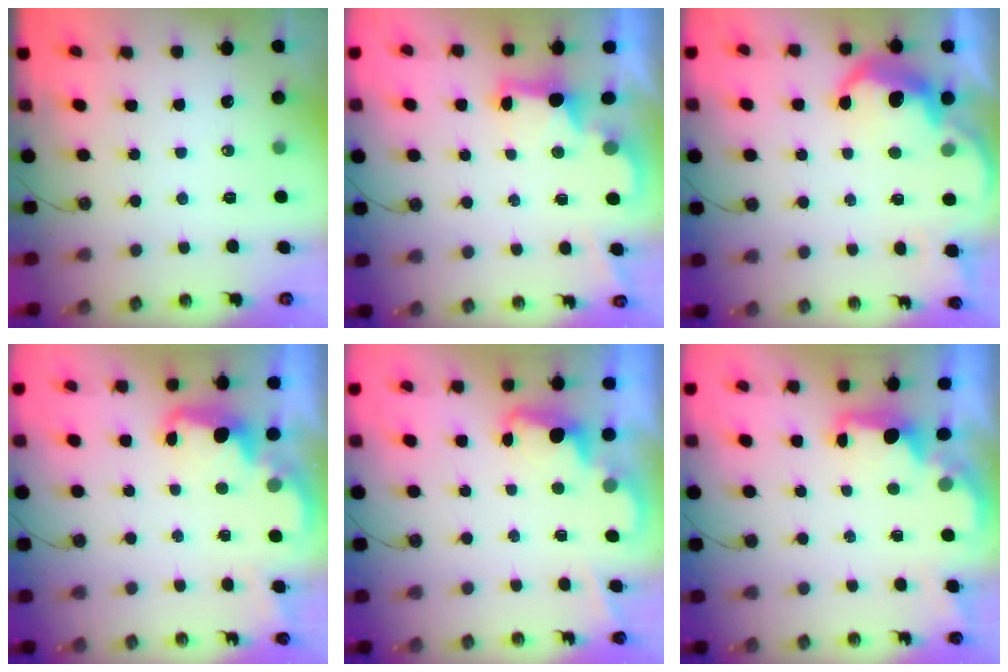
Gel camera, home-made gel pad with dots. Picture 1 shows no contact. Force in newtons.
{"total": 2.3, "press": 2.2, "slide": 0.7}
{"total": 7.9, "press": 7.9, "slide": 0.6}
{"total": 2.6, "press": 2.6, "slide": 0.7}
{"total": 2.4, "press": 2.4, "slide": 0.5}
{"total": 2.1, "press": 2.0, "slide": 0.8}